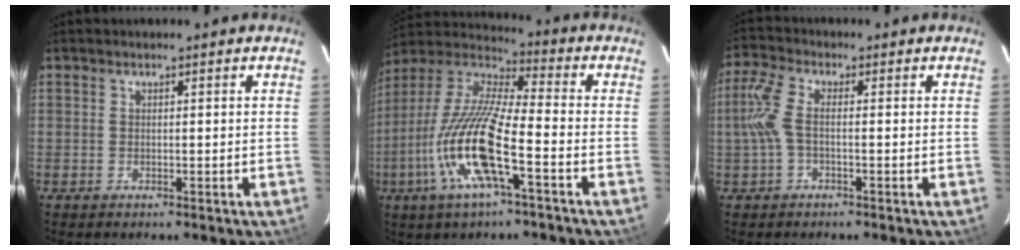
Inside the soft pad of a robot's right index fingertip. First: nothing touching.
{"total": 17.0, "force": [-6.4, 3.1, 15.5], "torque": [-0.316, -0.016, -0.134]}
{"total": 5.5, "force": [-0.7, 1.7, 5.1], "torque": [-0.123, 0.010, -0.014]}